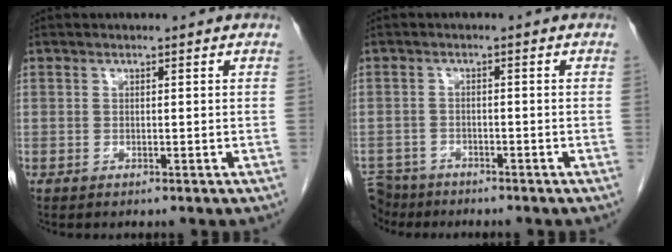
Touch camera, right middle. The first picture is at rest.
{"total": 6.0, "force": [-5.2, 2.9, 0.4], "torque": [-0.013, -0.001, -0.092]}